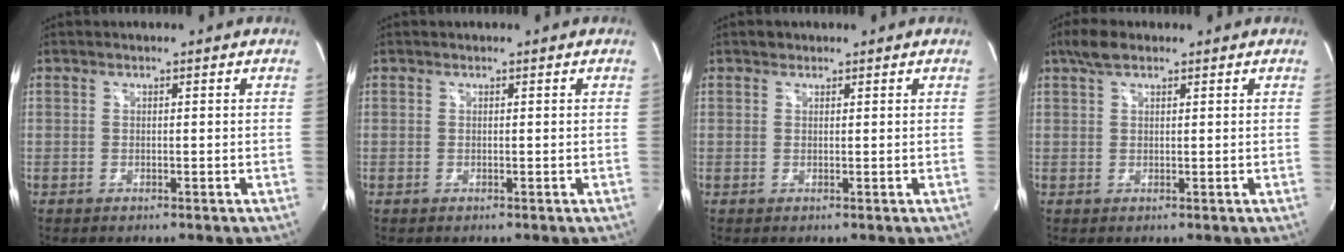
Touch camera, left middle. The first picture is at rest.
{"total": 0.0}
{"total": 0.9, "force": [0.6, 0.6, 0.1], "torque": [-0.002, 0.003, 0.008]}
{"total": 3.3, "force": [2.3, 1.2, 2.0], "torque": [-0.049, 0.017, 0.046]}